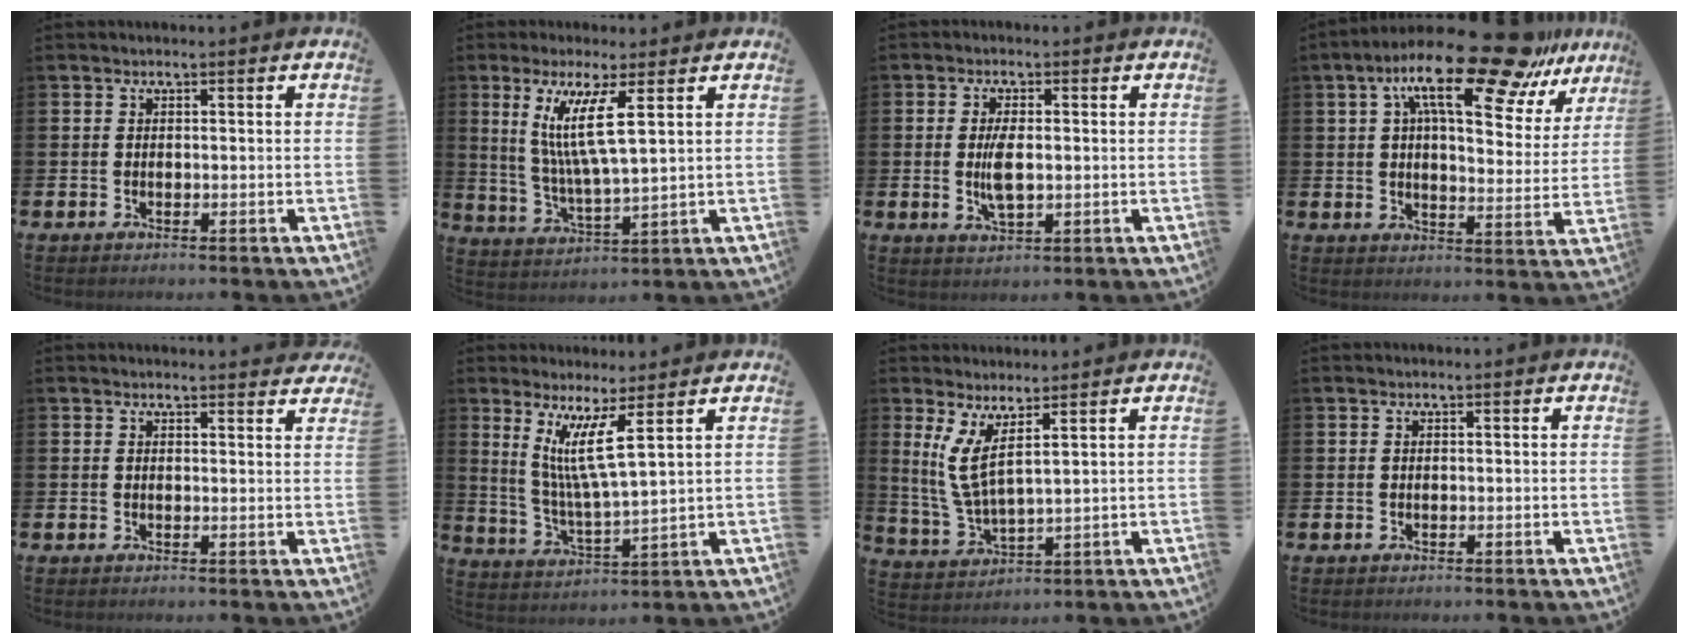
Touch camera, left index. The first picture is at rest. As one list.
[{"total": 8.6, "force": [4.4, 1.0, 7.3], "torque": [-0.143, -0.014, 0.074]}, {"total": 4.3, "force": [0.1, 1.8, 3.9], "torque": [-0.072, -0.003, -0.004]}, {"total": 17.2, "force": [12.6, 5.1, 10.6], "torque": [-0.179, -0.062, 0.209]}, {"total": 1.6, "force": [1.6, 0.2, 0.0], "torque": [0.012, -0.010, 0.026]}, {"total": 7.7, "force": [5.0, 0.1, 5.9], "torque": [-0.119, -0.031, 0.083]}, {"total": 5.2, "force": [3.6, 0.9, 3.7], "torque": [-0.082, -0.019, 0.065]}, {"total": 0.0}]